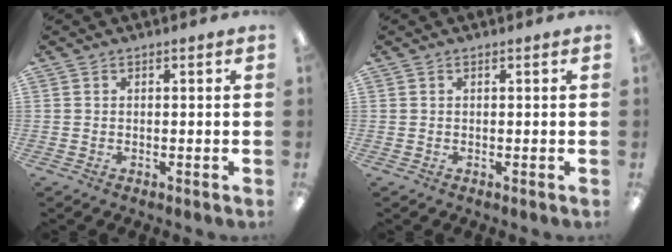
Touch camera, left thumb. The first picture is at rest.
{"total": 0.0}